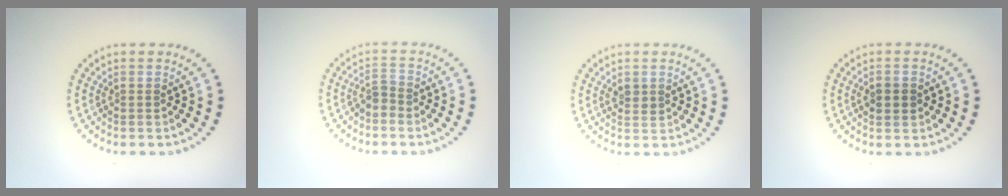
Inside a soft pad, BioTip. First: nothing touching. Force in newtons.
{"total": 1.5, "press": 1.2, "slide": 0.9}
{"total": 1.3, "press": 1.2, "slide": 0.4}
{"total": 2.3, "press": 2.2, "slide": 0.2}